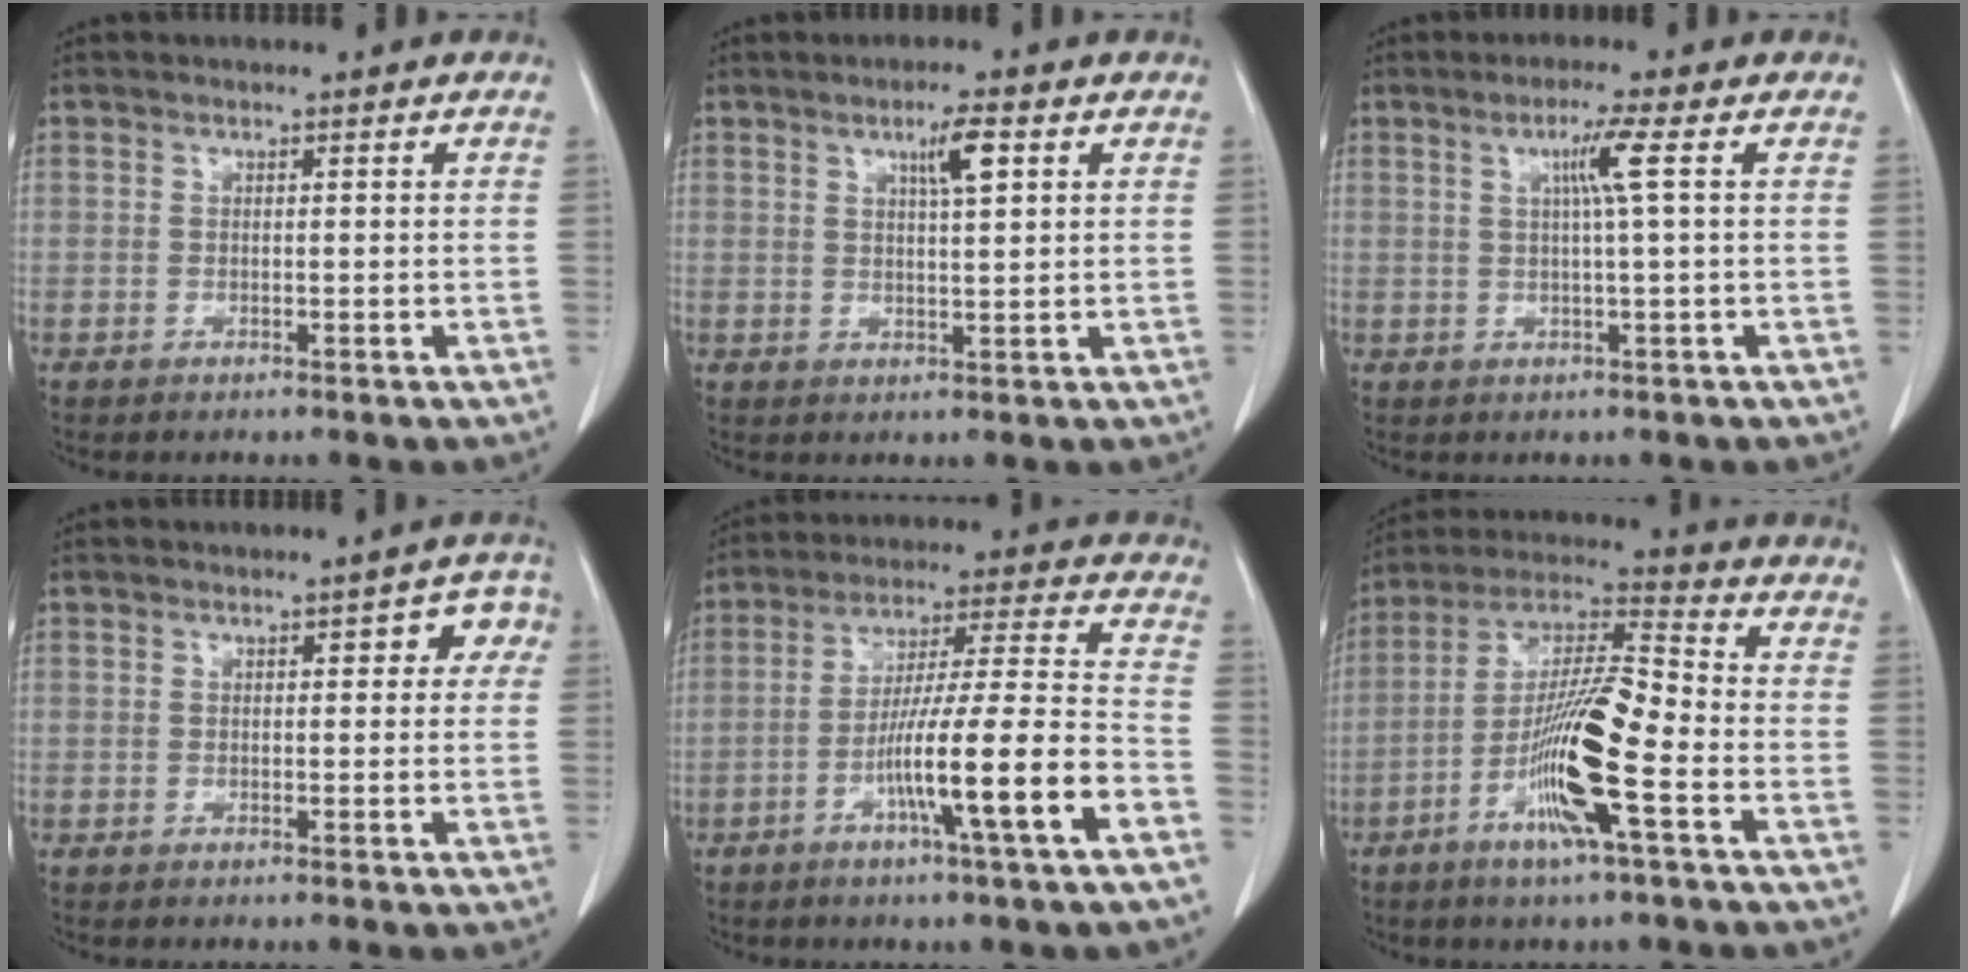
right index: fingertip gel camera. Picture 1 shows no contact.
{"total": 4.2, "force": [1.9, 0.3, 3.7], "torque": [-0.062, 0.000, 0.032]}
{"total": 4.1, "force": [1.1, -1.1, 3.8], "torque": [-0.074, 0.001, 0.020]}
{"total": 4.3, "force": [1.2, 2.1, 3.5], "torque": [-0.027, 0.023, 0.008]}
{"total": 15.0, "force": [-6.3, -0.7, 13.6], "torque": [-0.233, -0.001, -0.108]}
{"total": 14.4, "force": [-5.2, 1.0, 13.4], "torque": [-0.259, -0.003, -0.101]}